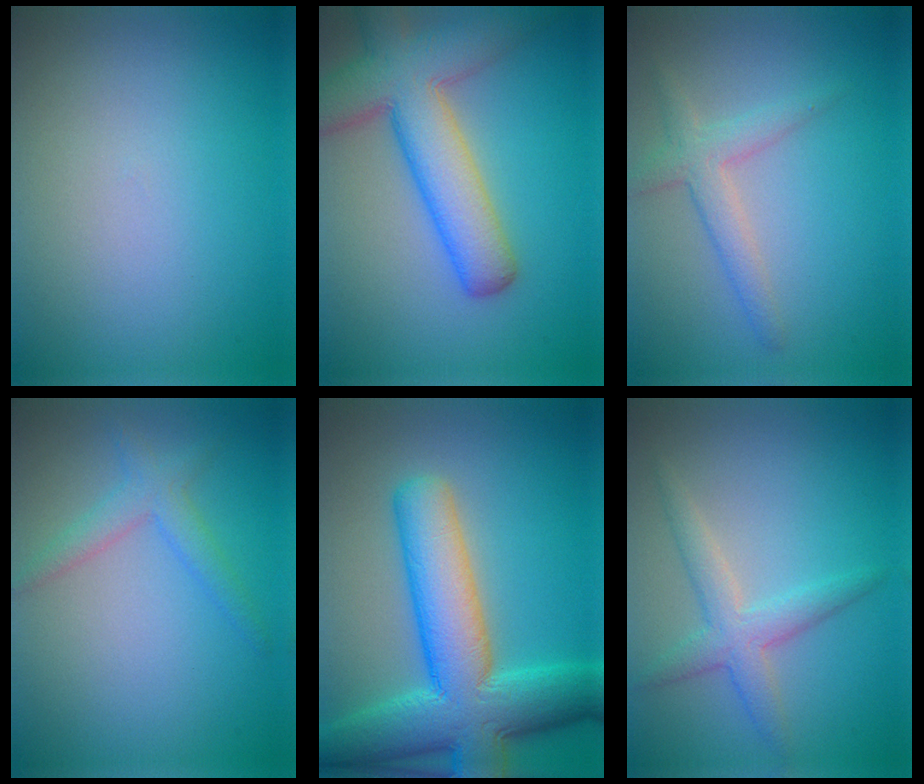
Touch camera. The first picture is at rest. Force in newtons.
{"total": 8.6, "press": 8.6, "slide": 0.5}
{"total": 2.6, "press": 2.6, "slide": 0.1}
{"total": 2.3, "press": 2.3, "slide": 0.1}
{"total": 11.5, "press": 11.5, "slide": 0.5}
{"total": 3.1, "press": 3.1, "slide": 0.2}